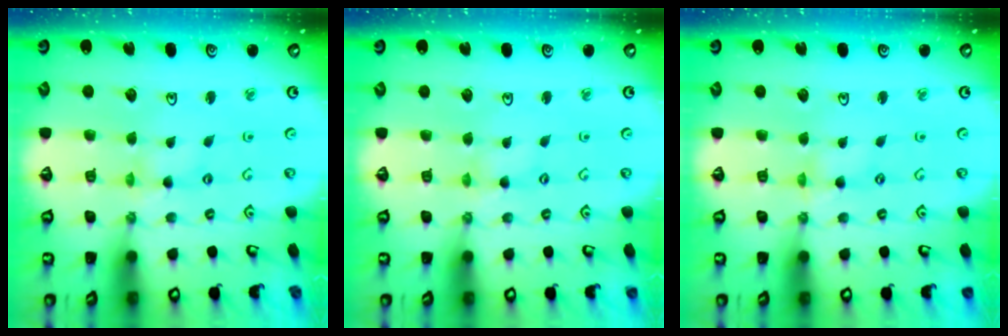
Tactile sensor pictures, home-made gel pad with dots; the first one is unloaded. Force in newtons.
{"total": 0.6, "press": 0.6, "slide": 0.2}
{"total": 0.0}